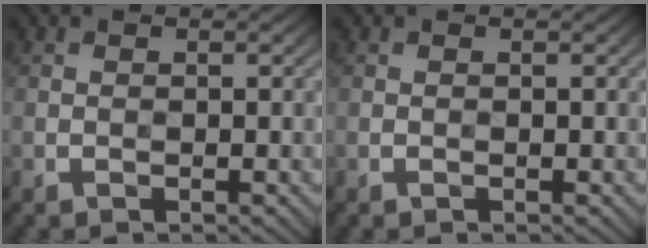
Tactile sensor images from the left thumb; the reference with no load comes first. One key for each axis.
{"total": 0.0}